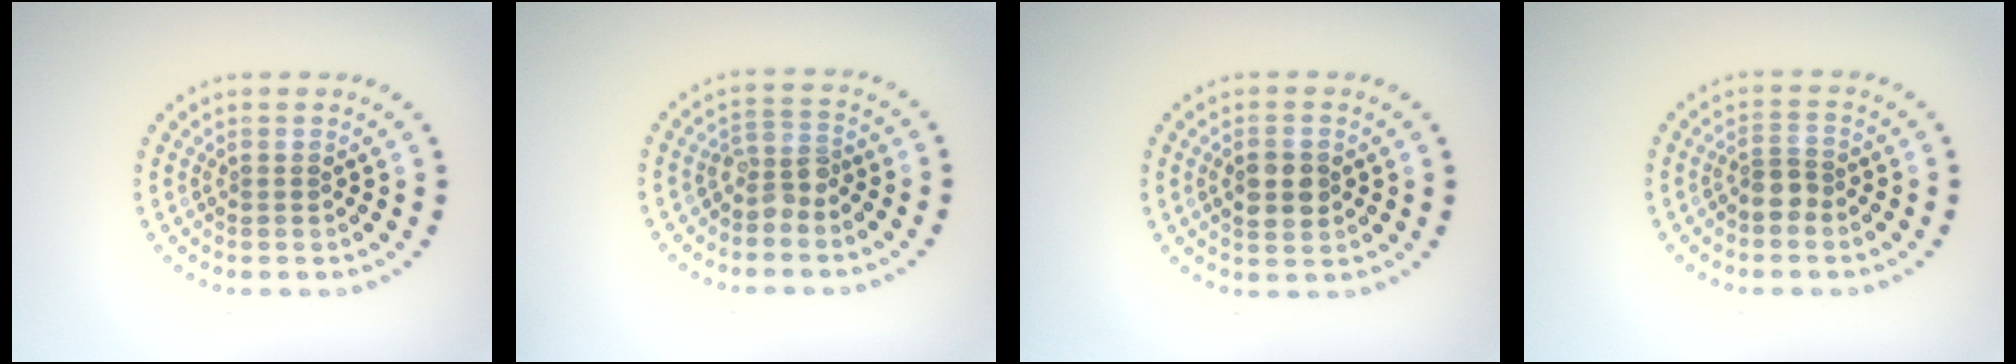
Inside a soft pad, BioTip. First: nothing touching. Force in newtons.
{"total": 1.9, "press": 1.6, "slide": 0.9}
{"total": 3.2, "press": 3.2, "slide": 0.1}
{"total": 2.1, "press": 1.7, "slide": 1.2}